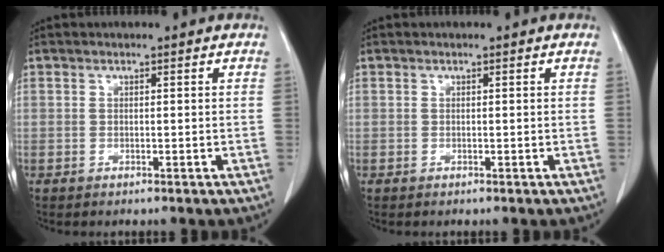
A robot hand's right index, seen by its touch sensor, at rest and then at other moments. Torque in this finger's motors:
{"motor_torque": [0.00, 0.00, 0.00, 0.00]}